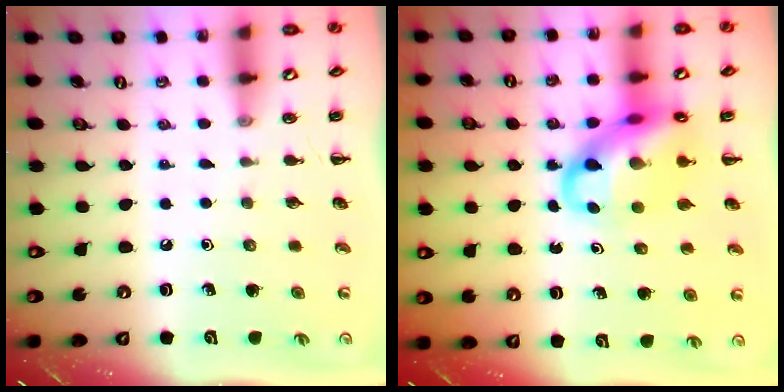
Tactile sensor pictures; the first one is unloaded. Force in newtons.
{"total": 14.7, "press": 14.2, "slide": 3.8}